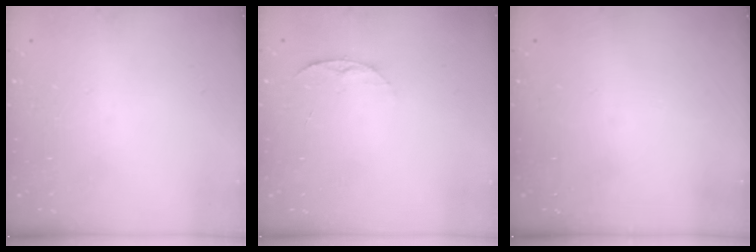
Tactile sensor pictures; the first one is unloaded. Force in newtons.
{"total": 5.2, "press": 5.2, "slide": 0.6}
{"total": 0.0}